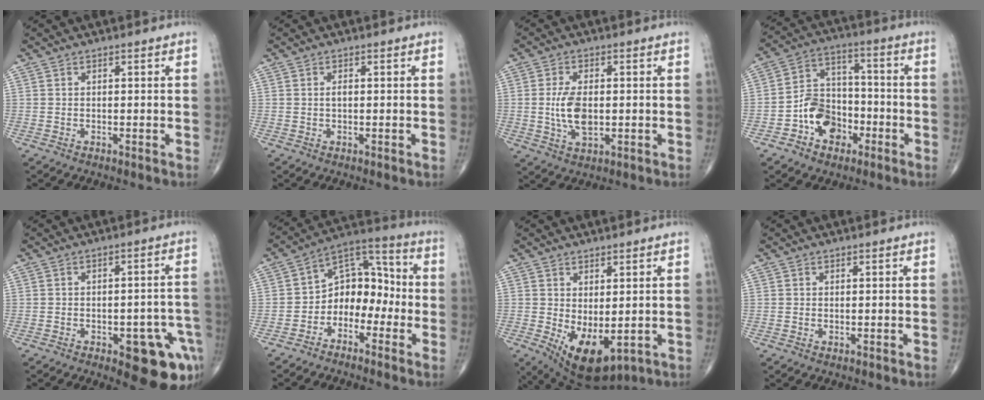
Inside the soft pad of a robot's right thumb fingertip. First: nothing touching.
{"total": 0.9, "force": [0.0, 0.5, 0.8], "torque": [-0.011, 0.001, -0.001]}
{"total": 7.1, "force": [-0.2, 3.7, 6.1], "torque": [-0.120, -0.005, -0.001]}
{"total": 11.0, "force": [-4.5, 8.2, 5.6], "torque": [-0.060, 0.047, -0.083]}
{"total": 12.4, "force": [-5.5, 5.0, 9.9], "torque": [-0.074, 0.033, -0.058]}
{"total": 10.3, "force": [-3.3, 7.6, 6.2], "torque": [-0.059, 0.068, -0.072]}
{"total": 9.8, "force": [-1.8, 4.9, 8.2], "torque": [-0.121, -0.010, -0.004]}
{"total": 0.0}